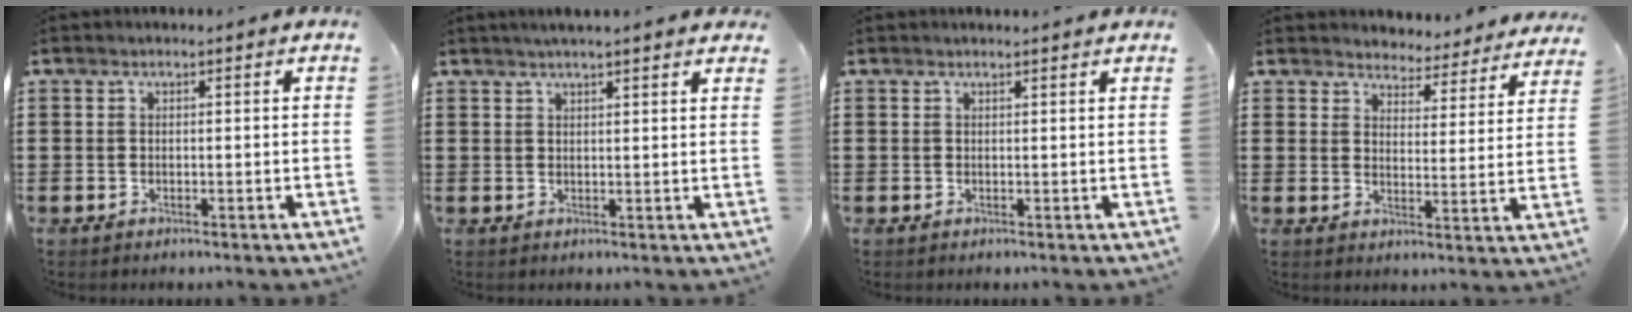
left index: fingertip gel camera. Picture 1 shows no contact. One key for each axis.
{"total": 2.1, "fx": 1.9, "fy": -0.1, "fz": 0.9, "tx": -0.022, "ty": 0.001, "tz": 0.035}
{"total": 0.7, "fx": 0.7, "fy": 0.0, "fz": 0.3, "tx": -0.007, "ty": -0.002, "tz": 0.013}
{"total": 4.2, "fx": 4.1, "fy": 0.5, "fz": -0.2, "tx": -0.015, "ty": -0.034, "tz": 0.069}